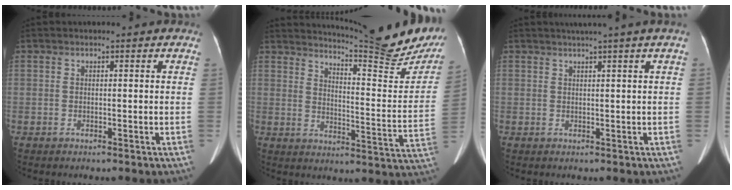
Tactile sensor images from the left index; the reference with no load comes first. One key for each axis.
{"total": 20.7, "fx": 19.2, "fy": 1.2, "fz": 7.7, "tx": -0.111, "ty": -0.095, "tz": 0.231}
{"total": 3.5, "fx": 2.5, "fy": -1.1, "fz": 2.1, "tx": -0.024, "ty": 0.008, "tz": 0.040}